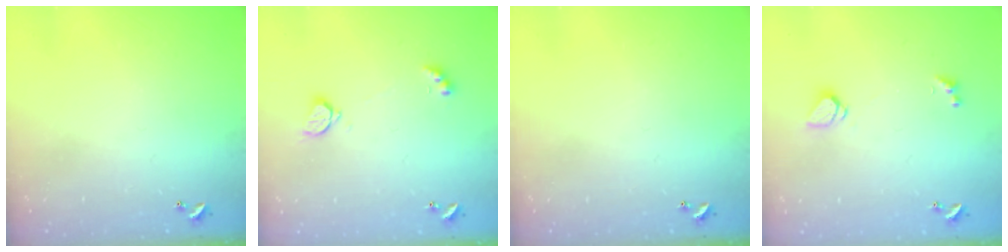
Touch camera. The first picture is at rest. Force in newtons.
{"total": 2.4, "press": 2.4, "slide": 0.6}
{"total": 0.0}
{"total": 1.7, "press": 1.6, "slide": 0.5}